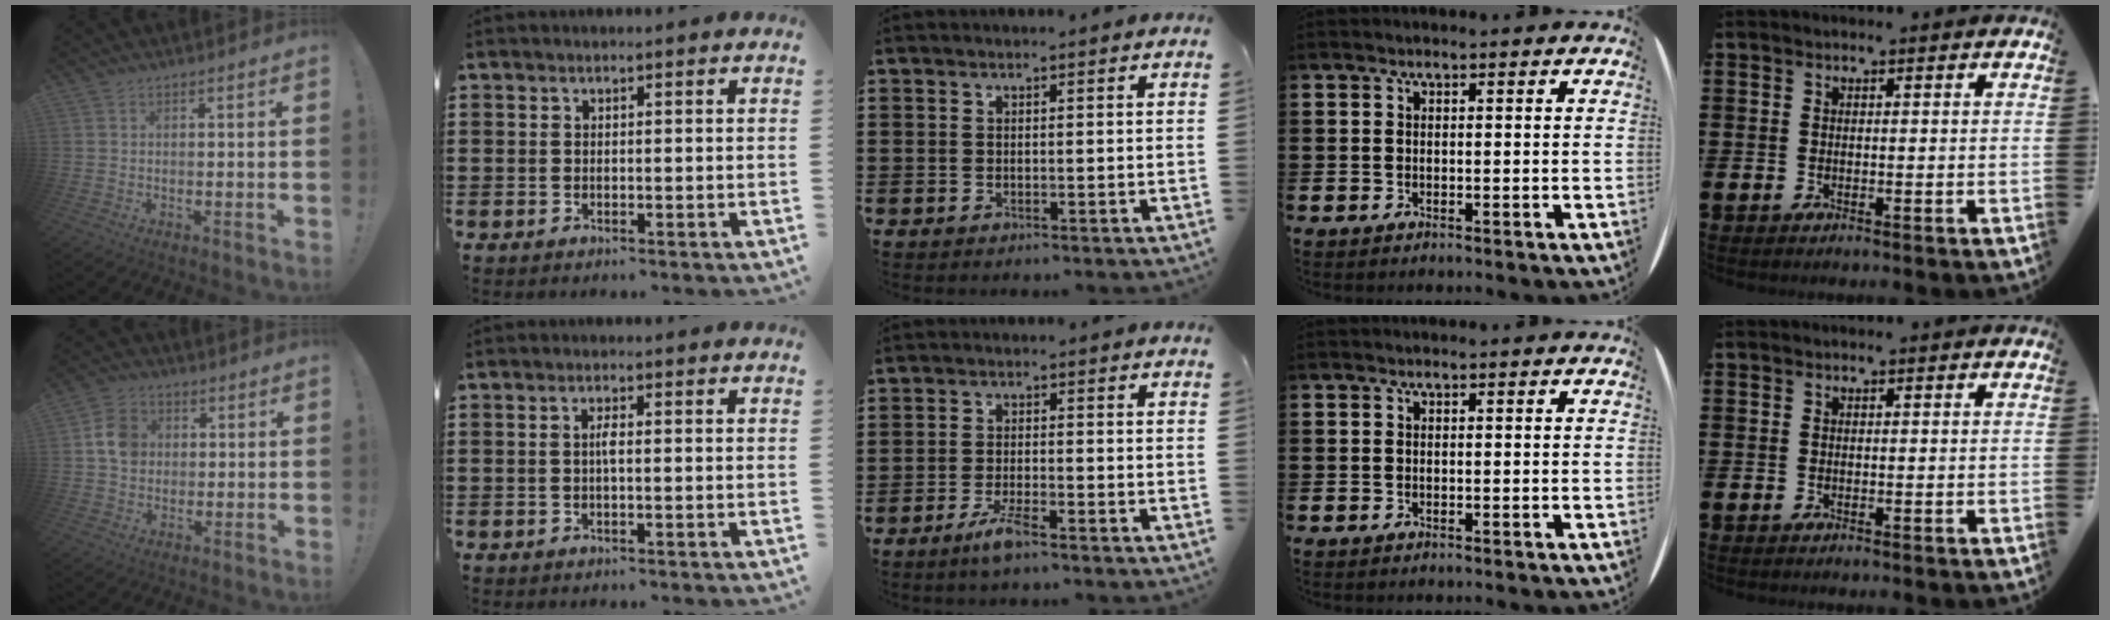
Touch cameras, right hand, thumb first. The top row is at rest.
{"thumb": {"total": 8.3, "force": [1.2, 7.2, 4.0], "torque": [-0.054, 0.014, 0.027]}, "index": {"total": 1.6, "force": [-0.2, 0.3, 1.6], "torque": [-0.032, 0.000, -0.004]}, "middle": {"total": 3.6, "force": [-2.3, 0.3, 2.7], "torque": [-0.065, -0.007, -0.047]}}